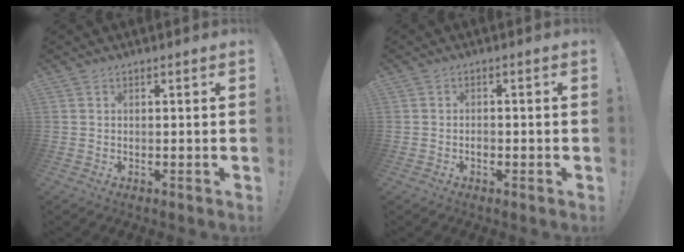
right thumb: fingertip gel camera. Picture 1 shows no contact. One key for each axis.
{"total": 1.6, "fx": -1.1, "fy": 0.8, "fz": 0.9, "tx": -0.022, "ty": 0.007, "tz": -0.018}